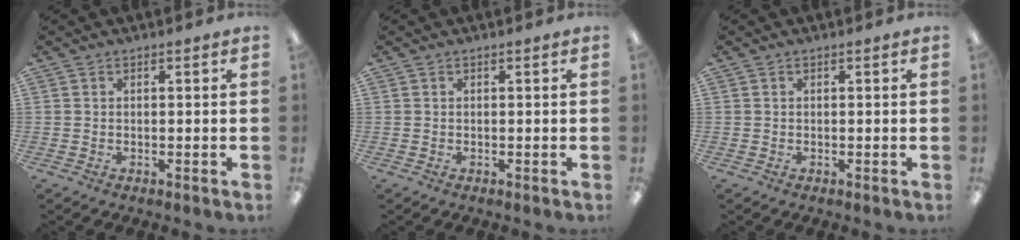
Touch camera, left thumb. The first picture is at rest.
{"total": 0.0}
{"total": 0.0}